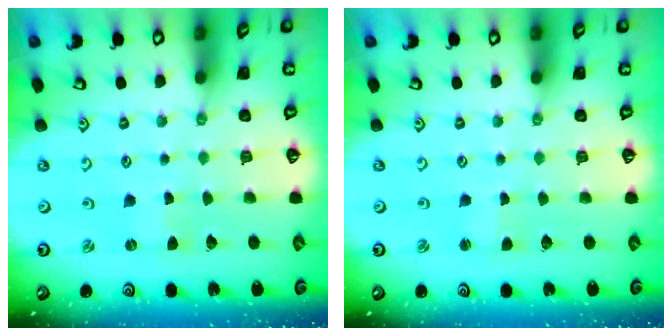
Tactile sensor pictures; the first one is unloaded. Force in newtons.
{"total": 1.4, "press": 1.3, "slide": 0.2}